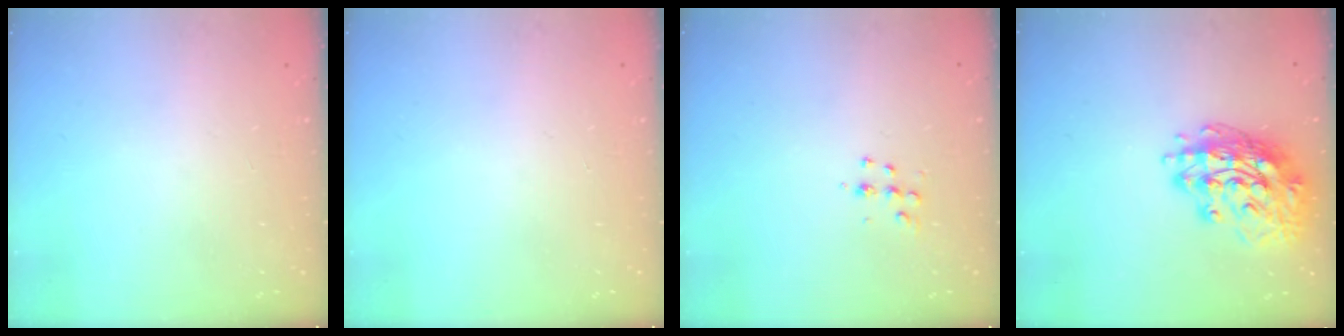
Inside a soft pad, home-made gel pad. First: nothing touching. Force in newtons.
{"total": 0.0}
{"total": 5.5, "press": 5.5, "slide": 0.4}
{"total": 15.7, "press": 15.7, "slide": 1.3}